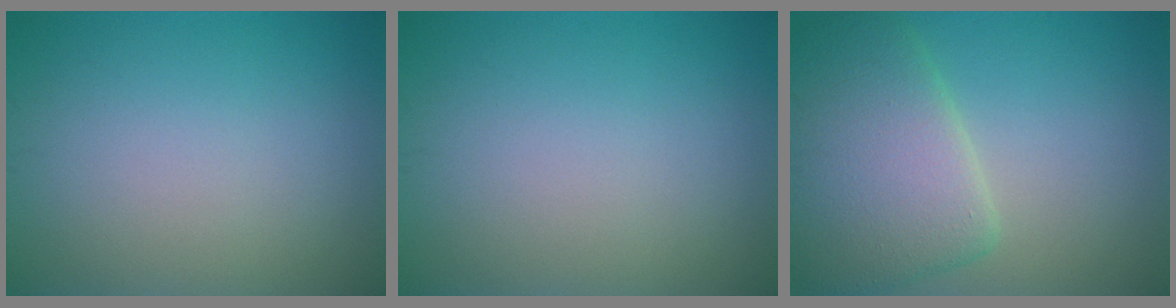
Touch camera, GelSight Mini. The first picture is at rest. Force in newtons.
{"total": 0.0}
{"total": 7.1, "press": 7.1, "slide": 0.8}